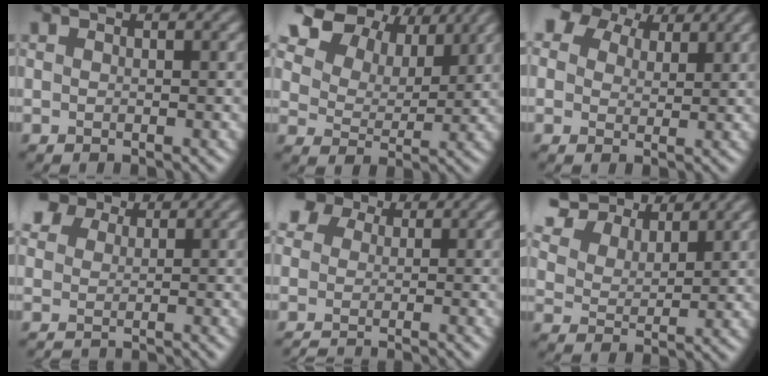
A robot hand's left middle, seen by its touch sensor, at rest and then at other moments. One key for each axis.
{"total": 11.2, "fx": 7.3, "fy": 6.5, "fz": 5.4, "tx": -0.133, "ty": 0.009, "tz": 0.141}
{"total": 5.8, "fx": 3.9, "fy": 3.6, "fz": 2.3, "tx": -0.054, "ty": 0.010, "tz": 0.059}
{"total": 4.4, "fx": 1.0, "fy": 3.9, "fz": 1.8, "tx": -0.015, "ty": 0.002, "tz": 0.012}
{"total": 4.7, "fx": -1.4, "fy": 3.7, "fz": 2.5, "tx": -0.019, "ty": -0.007, "tz": -0.018}
{"total": 8.2, "fx": 6.5, "fy": 3.8, "fz": 3.1, "tx": -0.091, "ty": 0.007, "tz": 0.119}